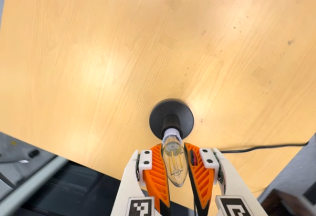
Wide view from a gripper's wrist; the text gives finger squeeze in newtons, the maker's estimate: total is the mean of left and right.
{"total": 20.6, "left": 21.2, "right": 19.9}